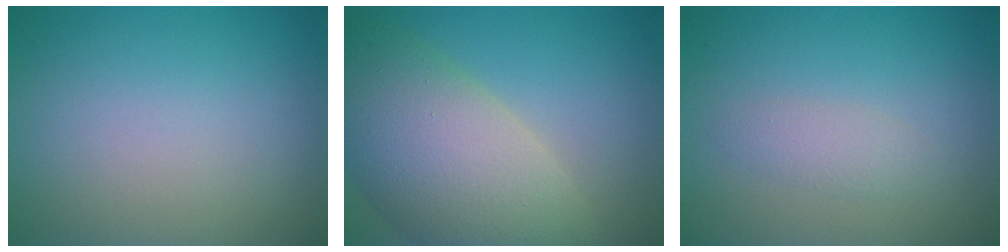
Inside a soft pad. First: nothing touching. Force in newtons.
{"total": 10.7, "press": 10.7, "slide": 1.0}
{"total": 1.4, "press": 1.4, "slide": 0.1}